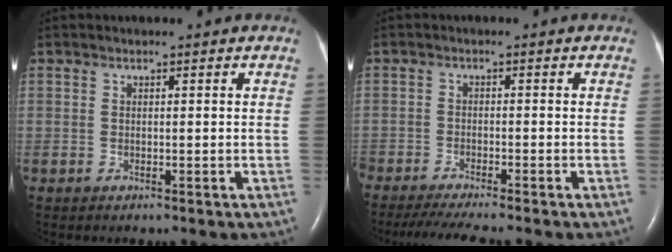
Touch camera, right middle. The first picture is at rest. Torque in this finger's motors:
{"motor_torque": [1.09, -1.06, 0.19, 0.07]}